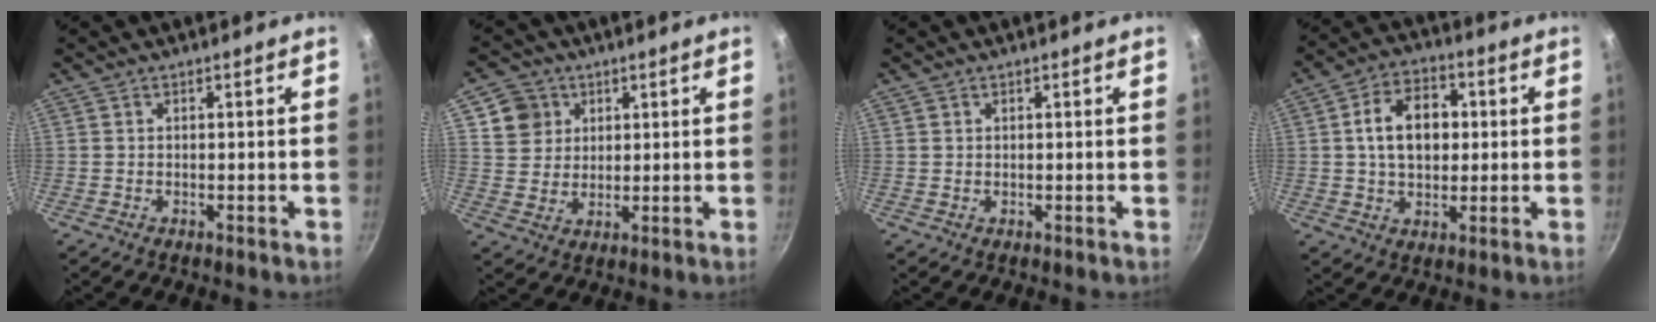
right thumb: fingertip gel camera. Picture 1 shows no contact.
{"total": 7.4, "force": [3.1, 6.5, 1.7], "torque": [0.005, 0.002, 0.058]}
{"total": 0.5, "force": [0.3, 0.4, 0.1], "torque": [0.002, 0.000, 0.004]}
{"total": 11.9, "force": [1.5, 8.3, 8.4], "torque": [-0.110, 0.015, 0.016]}